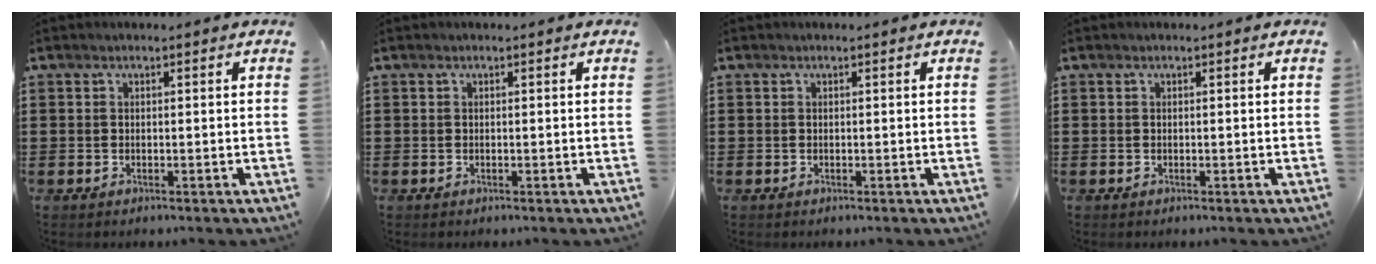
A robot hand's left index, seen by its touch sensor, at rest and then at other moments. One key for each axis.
{"total": 0.0}
{"total": 0.0}
{"total": 0.0}